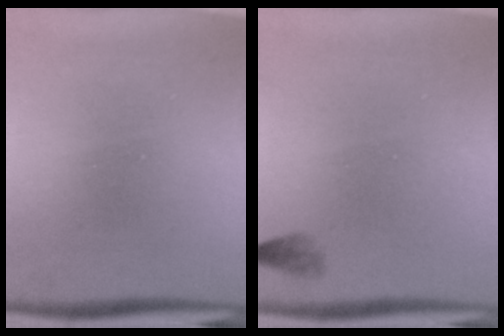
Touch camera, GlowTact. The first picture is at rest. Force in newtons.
{"total": 1.4}